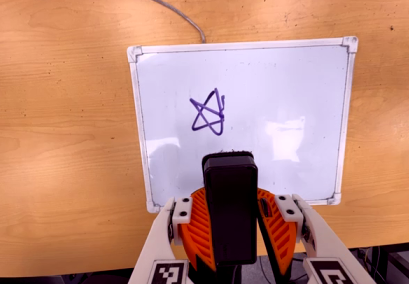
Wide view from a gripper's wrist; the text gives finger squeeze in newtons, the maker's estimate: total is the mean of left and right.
{"total": 9.7, "left": 9.9, "right": 9.4}